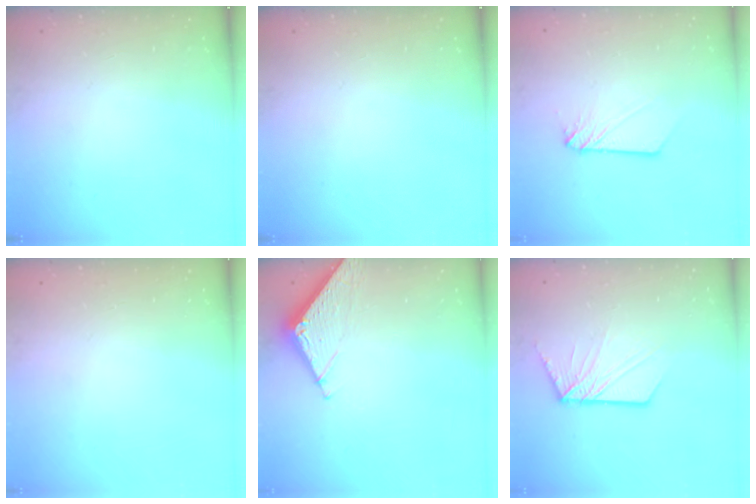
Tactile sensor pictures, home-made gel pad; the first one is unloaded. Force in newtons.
{"total": 0.0}
{"total": 2.9, "press": 2.9, "slide": 0.3}
{"total": 0.0}
{"total": 6.8, "press": 6.8, "slide": 0.5}
{"total": 10.8, "press": 10.8, "slide": 1.4}